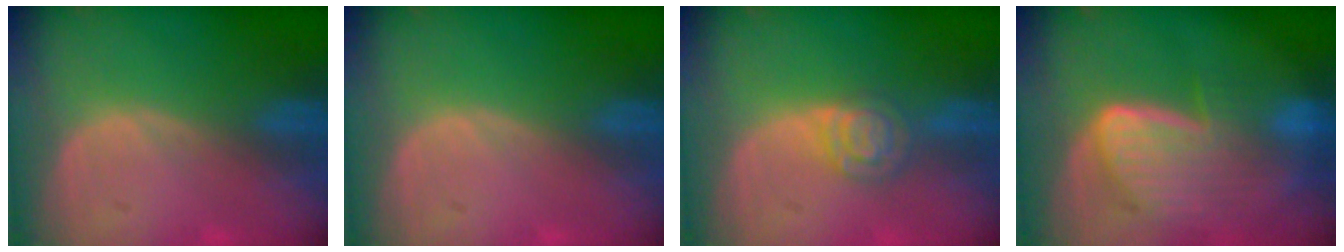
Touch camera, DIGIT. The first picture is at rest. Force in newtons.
{"total": 0.0}
{"total": 4.6, "press": 4.2, "slide": 1.9}
{"total": 9.2, "press": 8.0, "slide": 4.5}